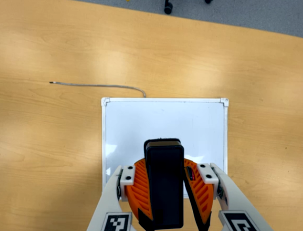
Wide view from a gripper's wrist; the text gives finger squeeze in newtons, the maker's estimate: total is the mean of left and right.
{"total": 8.8, "left": 9.2, "right": 8.4}